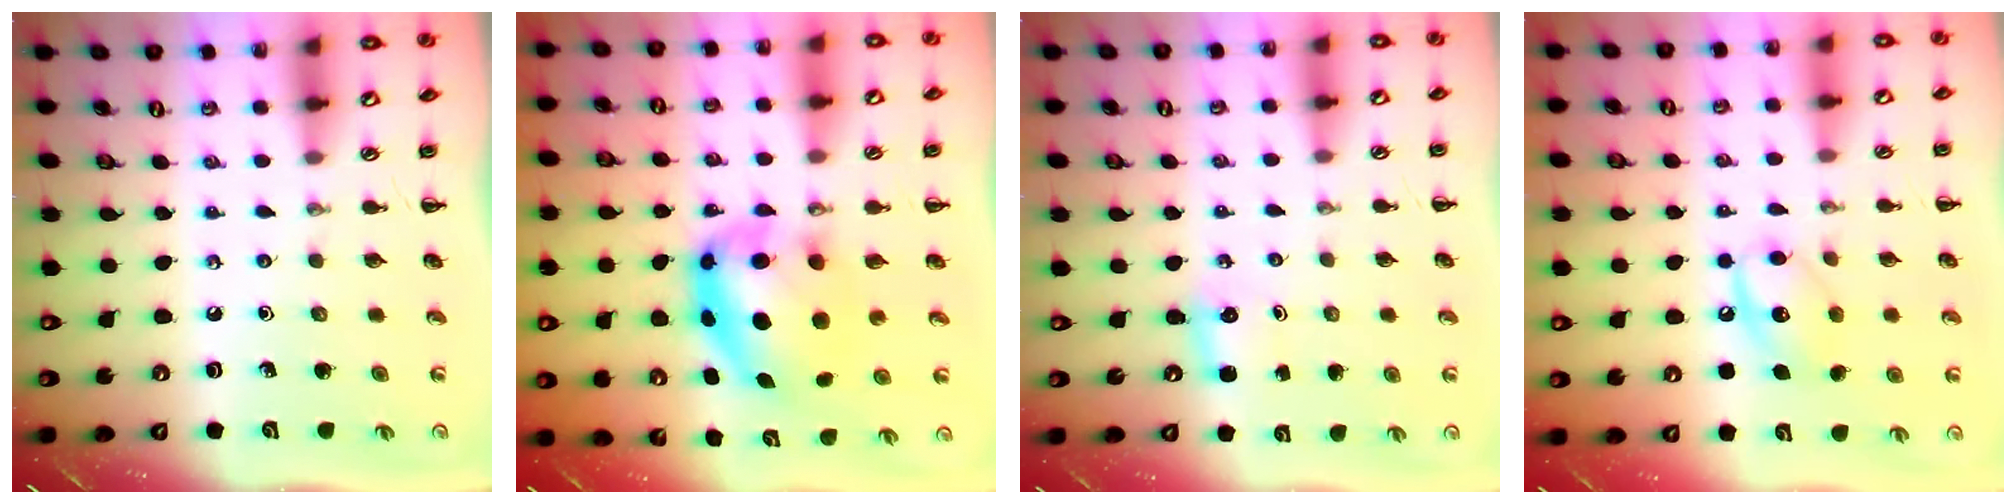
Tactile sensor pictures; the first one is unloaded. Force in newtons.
{"total": 7.9, "press": 7.7, "slide": 1.7}
{"total": 2.6, "press": 2.5, "slide": 0.7}
{"total": 10.4, "press": 10.4, "slide": 1.2}